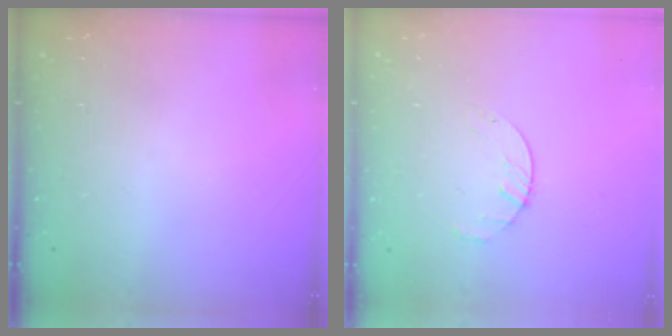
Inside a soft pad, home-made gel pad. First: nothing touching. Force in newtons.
{"total": 2.2, "press": 2.2, "slide": 0.3}